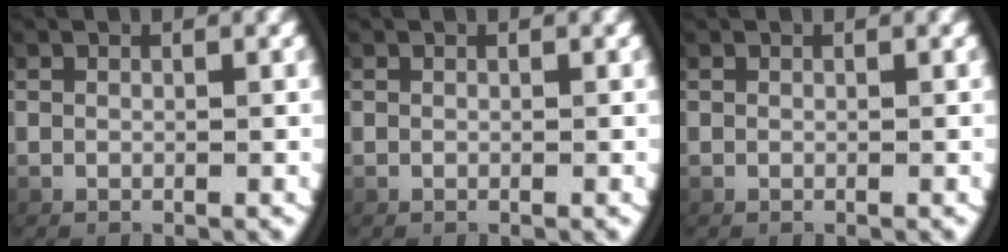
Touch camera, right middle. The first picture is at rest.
{"total": 0.0}
{"total": 0.0}